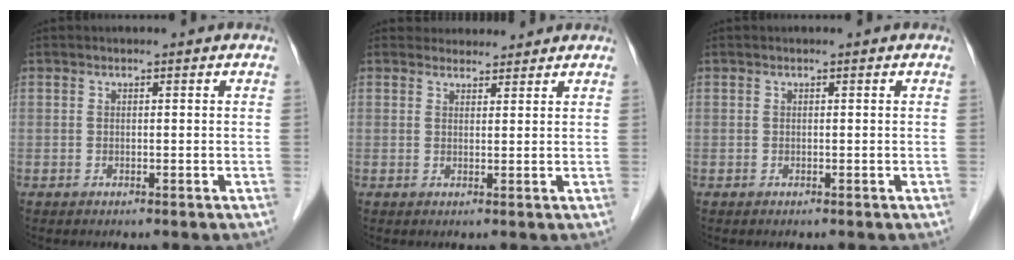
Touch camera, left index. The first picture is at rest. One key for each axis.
{"total": 3.4, "fx": 3.2, "fy": 1.1, "fz": -0.1, "tx": 0.003, "ty": 0.010, "tz": 0.042}
{"total": 0.0}